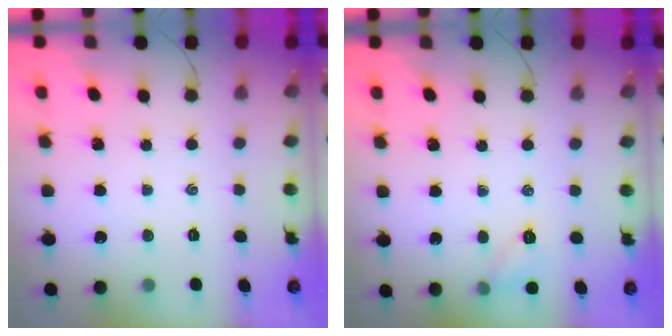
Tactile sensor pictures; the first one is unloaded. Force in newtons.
{"total": 6.6, "press": 6.5, "slide": 1.0}